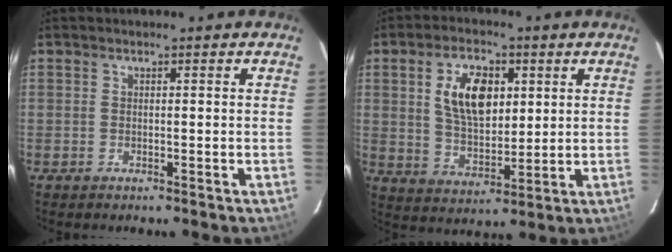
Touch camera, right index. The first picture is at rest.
{"total": 11.3, "force": [3.3, 6.2, 8.8], "torque": [-0.163, 0.012, 0.067]}